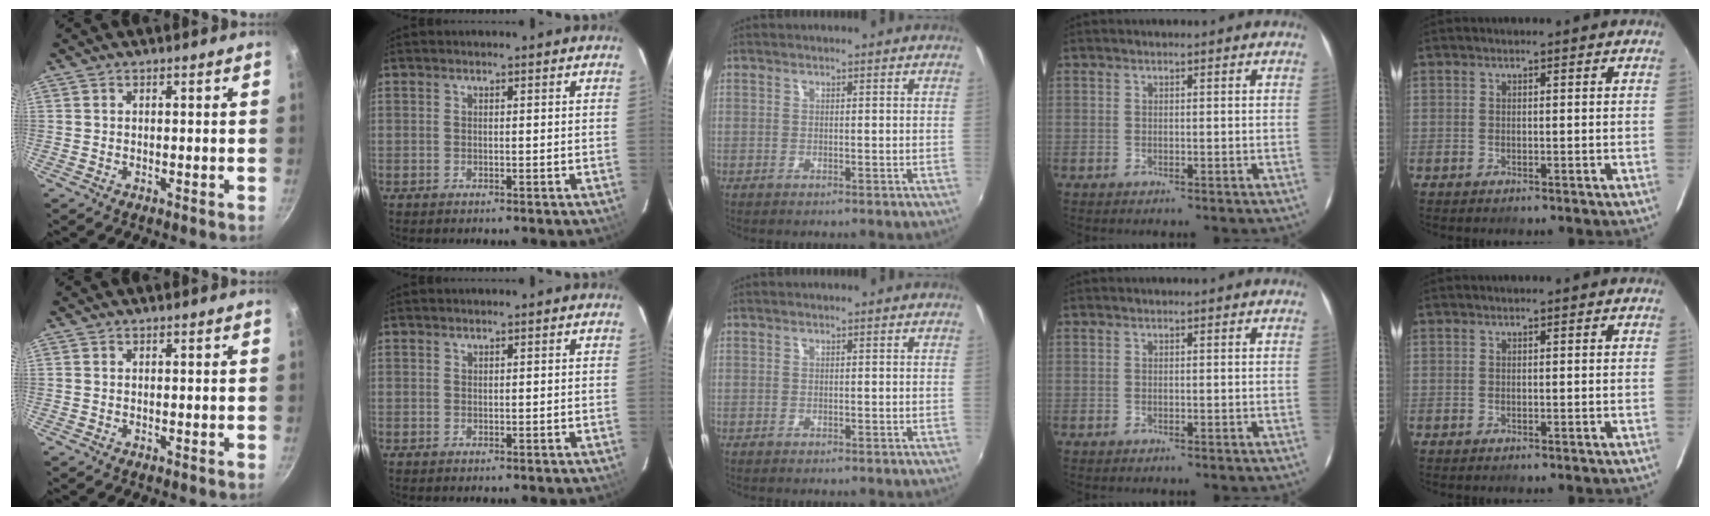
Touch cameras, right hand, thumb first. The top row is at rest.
{}